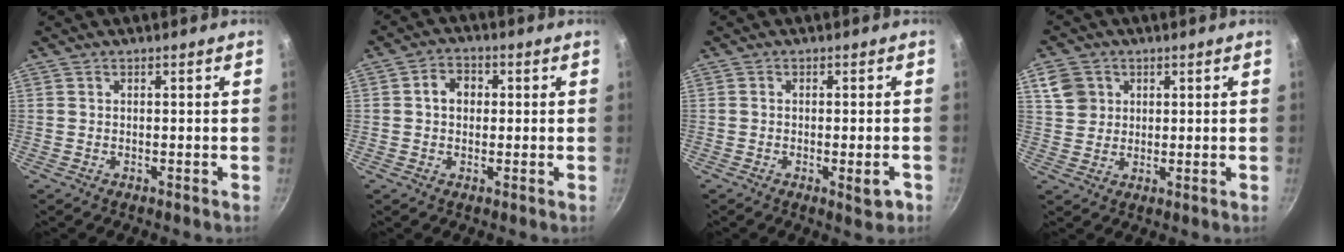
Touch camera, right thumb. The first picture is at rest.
{"total": 4.7, "force": [0.6, 3.8, 2.8], "torque": [-0.022, 0.010, 0.004]}
{"total": 4.0, "force": [-1.5, 1.2, 3.5], "torque": [-0.042, 0.005, -0.018]}
{"total": 6.1, "force": [2.3, 5.3, 2.1], "torque": [-0.011, 0.003, 0.045]}